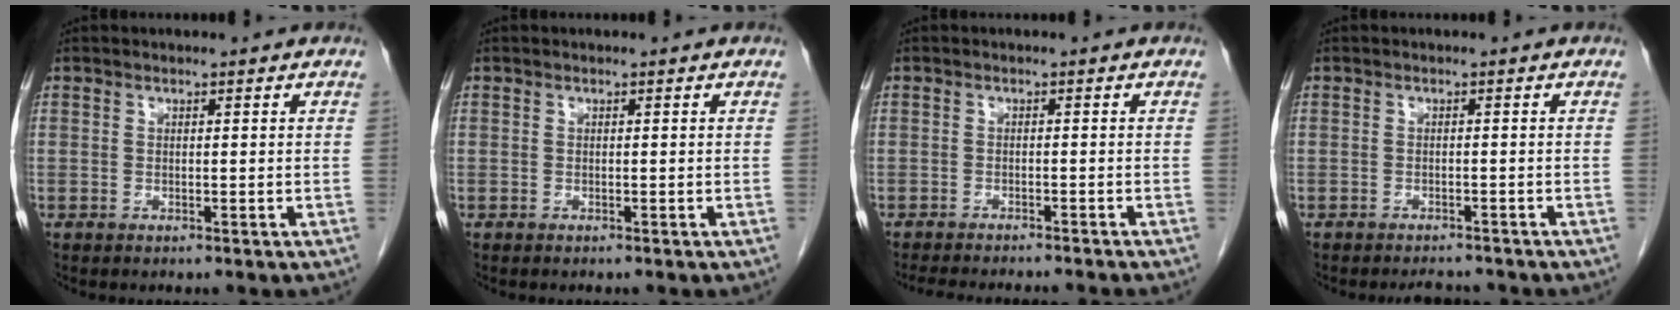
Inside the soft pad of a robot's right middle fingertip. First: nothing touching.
{"total": 0.0}
{"total": 11.0, "force": [-10.0, 0.8, 4.4], "torque": [-0.052, -0.015, -0.129]}
{"total": 2.6, "force": [-2.5, 0.5, 0.3], "torque": [-0.009, -0.009, -0.035]}